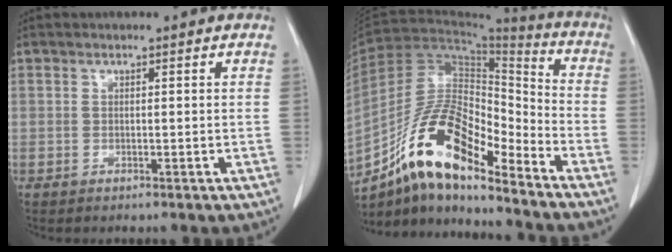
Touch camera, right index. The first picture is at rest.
{"total": 16.2, "force": [-11.1, 4.3, 10.9], "torque": [-0.200, 0.023, -0.198]}